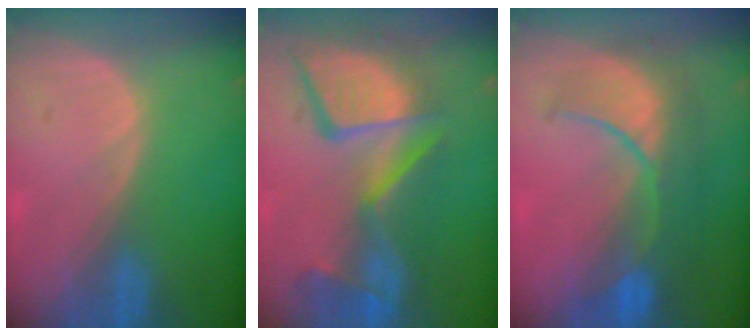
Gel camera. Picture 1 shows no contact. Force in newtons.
{"total": 13.6, "press": 11.2, "slide": 7.8}
{"total": 9.5, "press": 9.1, "slide": 2.7}